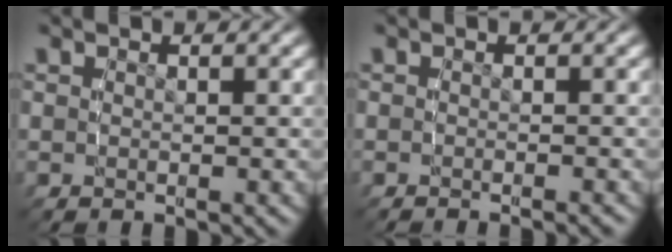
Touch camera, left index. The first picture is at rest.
{"total": 1.6, "force": [-1.5, 0.1, 0.6], "torque": [-0.003, 0.001, -0.023]}